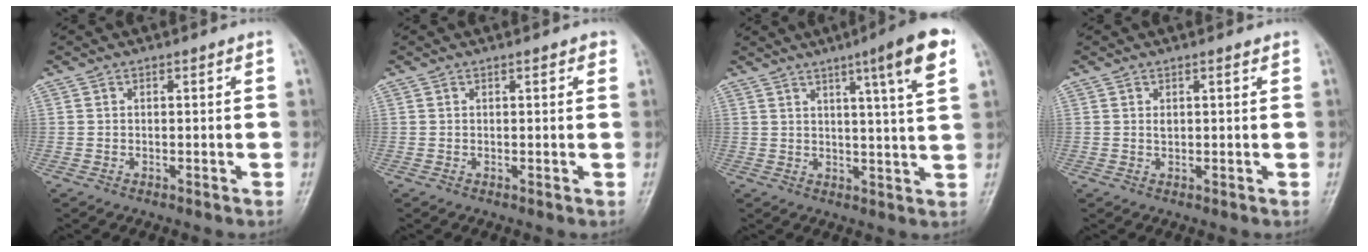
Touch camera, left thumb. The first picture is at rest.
{"total": 1.3, "force": [0.8, 0.6, 0.9], "torque": [-0.007, -0.001, 0.007]}
{"total": 10.5, "force": [5.2, 0.2, 9.1], "torque": [-0.126, -0.017, 0.072]}
{"total": 1.1, "force": [0.5, 0.5, 0.7], "torque": [-0.006, -0.003, 0.012]}